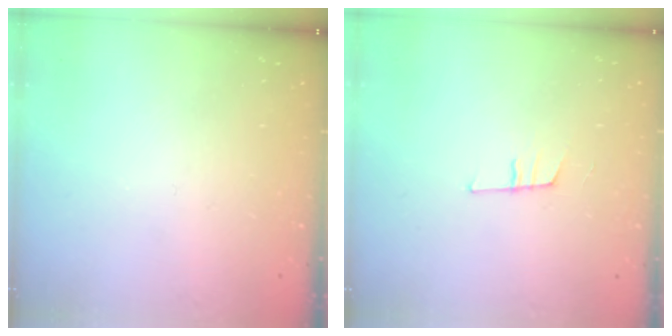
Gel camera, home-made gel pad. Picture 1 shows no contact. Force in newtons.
{"total": 7.6, "press": 7.0, "slide": 3.0}